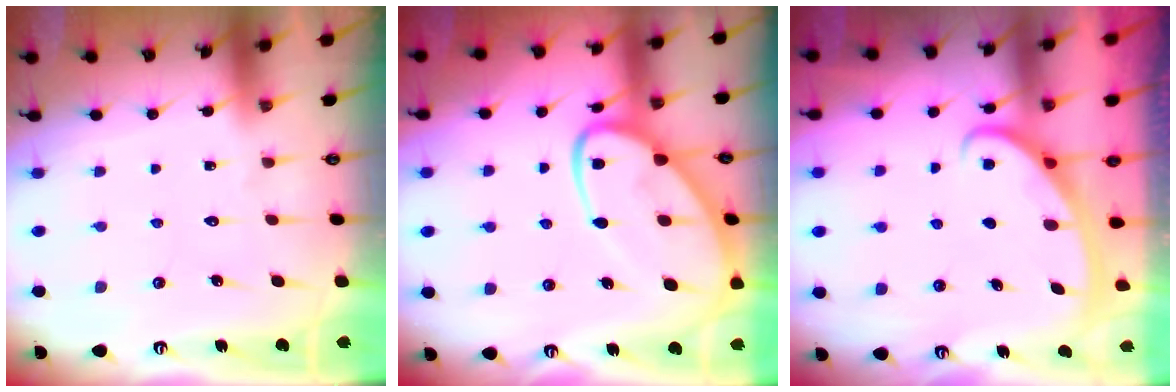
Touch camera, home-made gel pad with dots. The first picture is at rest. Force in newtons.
{"total": 13.8, "press": 13.8, "slide": 1.0}
{"total": 3.0, "press": 3.0, "slide": 0.4}